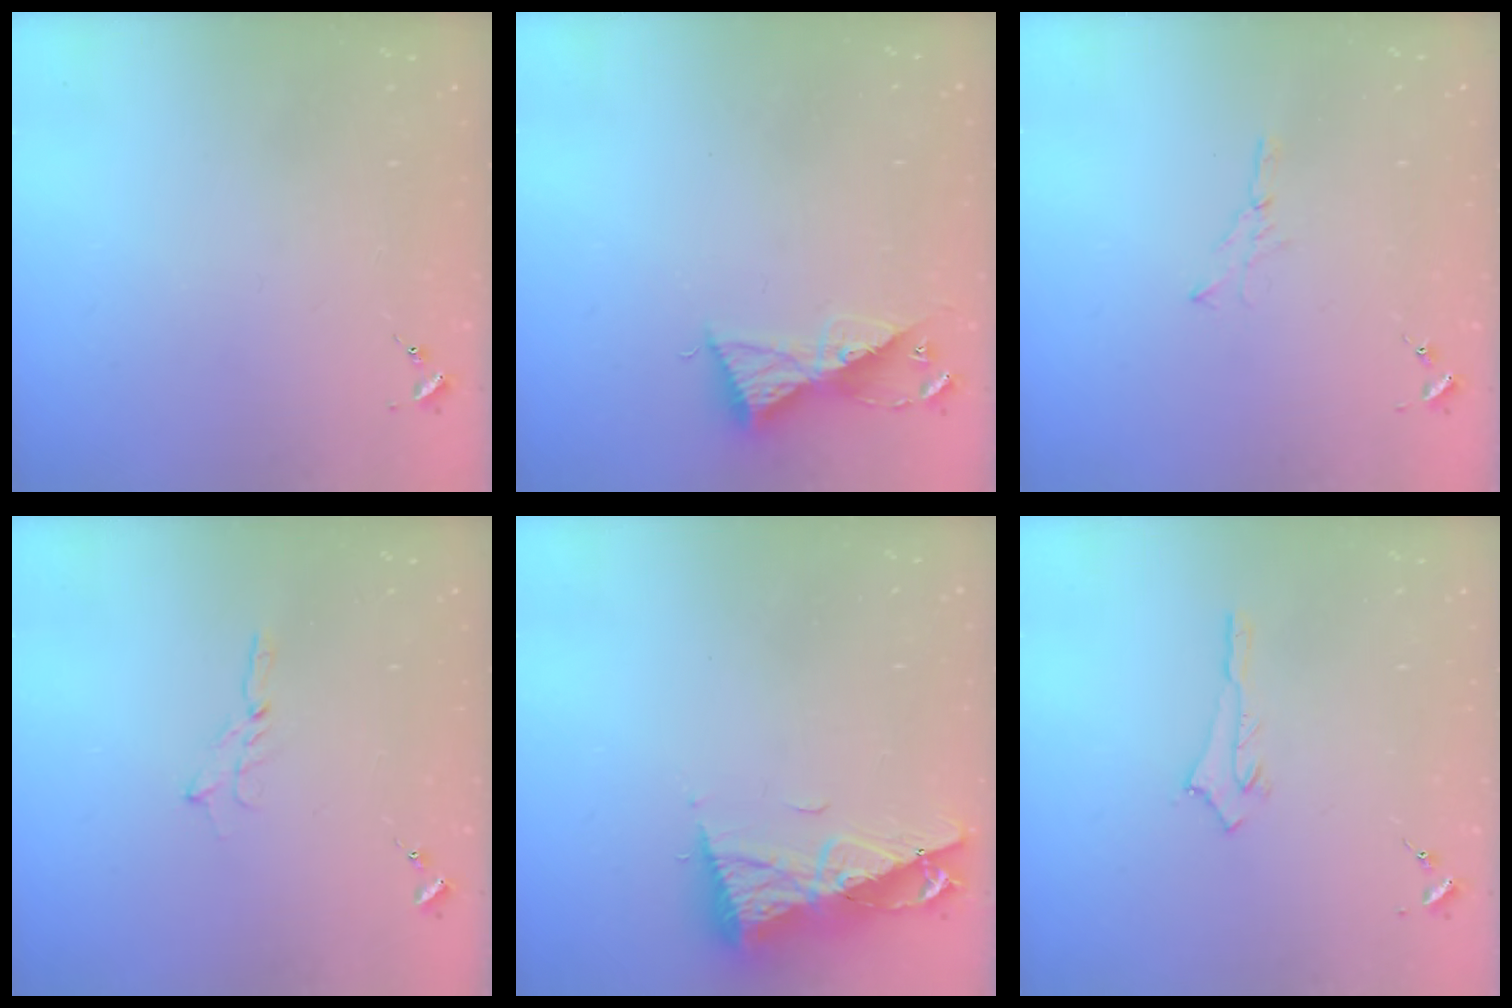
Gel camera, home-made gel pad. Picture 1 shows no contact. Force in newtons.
{"total": 8.8, "press": 8.7, "slide": 0.5}
{"total": 3.5, "press": 3.5, "slide": 0.4}
{"total": 2.0, "press": 2.0, "slide": 0.2}
{"total": 10.4, "press": 10.3, "slide": 1.4}
{"total": 2.9, "press": 2.9, "slide": 0.2}